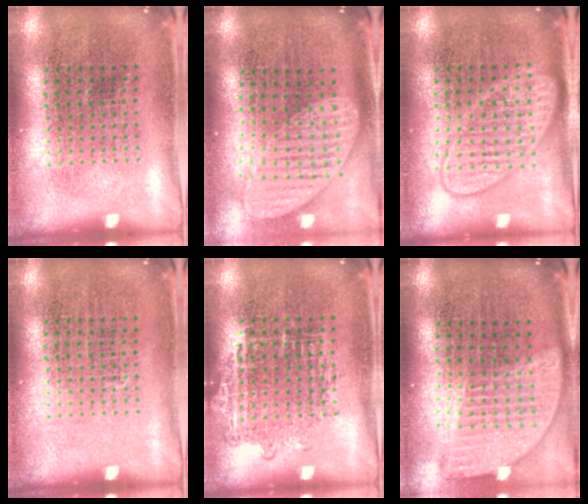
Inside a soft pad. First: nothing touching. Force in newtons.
{"total": 2.0, "press": 1.5, "slide": 1.2}
{"total": 2.7, "press": 2.7, "slide": 0.4}
{"total": 0.0}
{"total": 1.0, "press": 0.9, "slide": 0.4}
{"total": 2.0, "press": 1.6, "slide": 1.2}